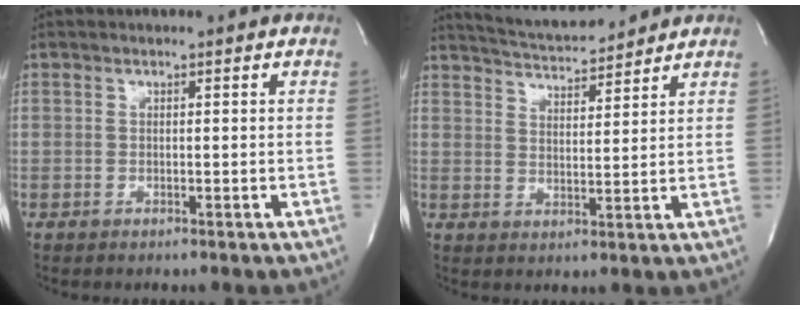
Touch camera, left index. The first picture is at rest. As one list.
[{"total": 8.7, "force": [8.4, 0.8, 2.3], "torque": [-0.049, 0.011, 0.141]}]